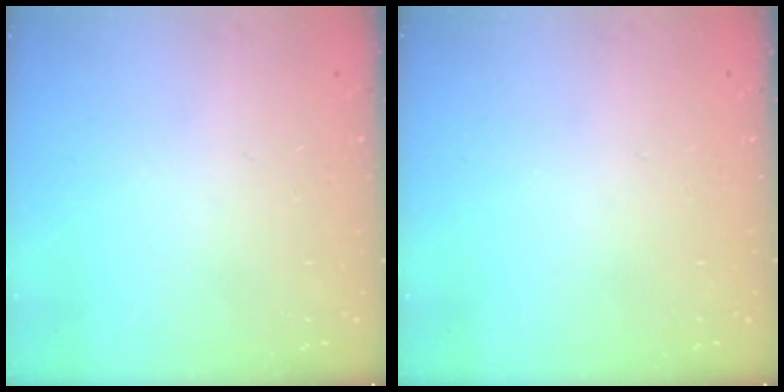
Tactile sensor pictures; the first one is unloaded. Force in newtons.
{"total": 0.0}